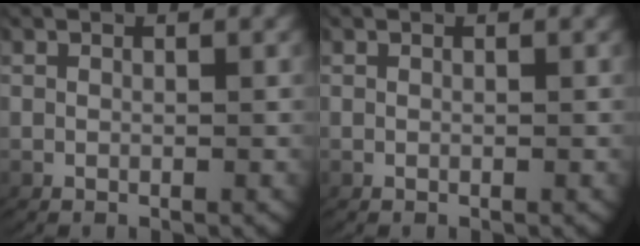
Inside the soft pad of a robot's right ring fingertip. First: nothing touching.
{"total": 0.0}